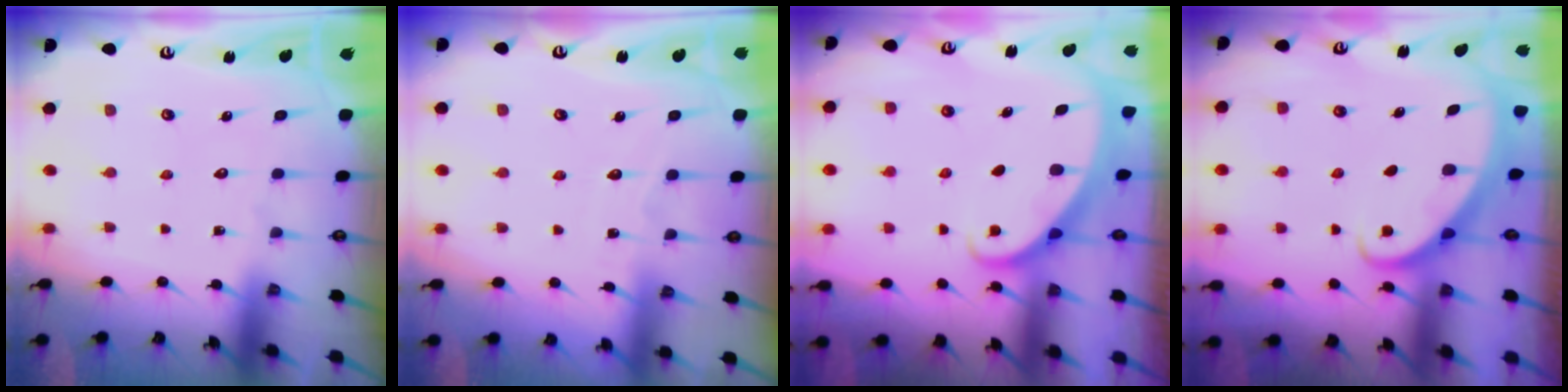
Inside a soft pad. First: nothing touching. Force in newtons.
{"total": 3.2, "press": 3.2, "slide": 0.4}
{"total": 1.8, "press": 1.8, "slide": 0.1}
{"total": 2.7, "press": 2.7, "slide": 0.2}